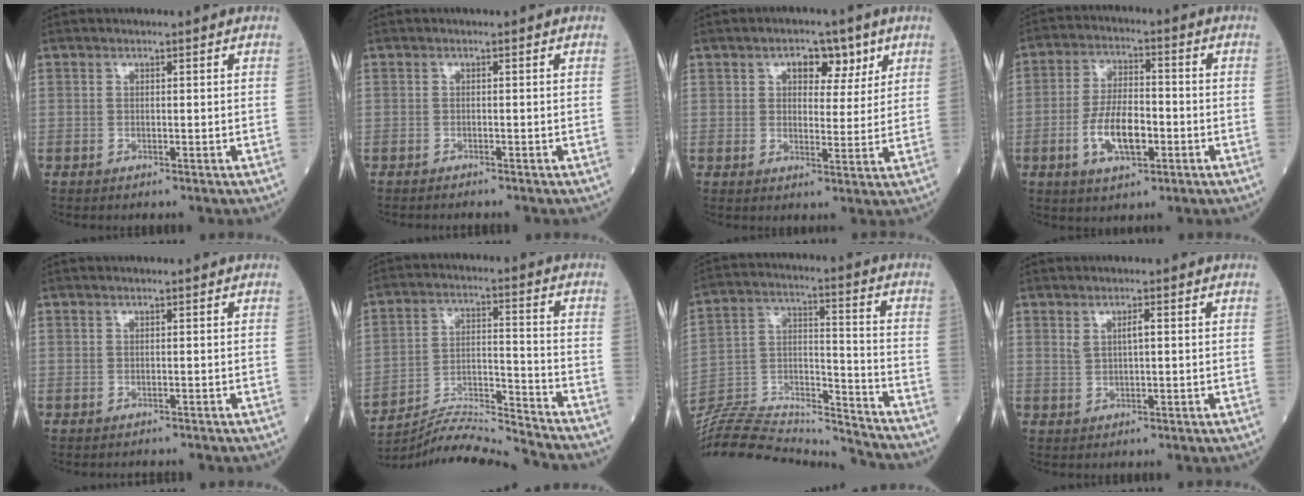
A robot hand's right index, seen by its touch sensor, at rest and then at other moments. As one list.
[{"total": 1.5, "force": [-1.4, 0.0, 0.6], "torque": [-0.009, -0.001, -0.018]}, {"total": 5.7, "force": [3.0, 3.2, 3.7], "torque": [-0.044, 0.010, 0.041]}, {"total": 8.7, "force": [-2.7, 3.5, 7.4], "torque": [-0.148, 0.003, -0.046]}, {"total": 0.9, "force": [-0.8, 0.2, 0.4], "torque": [-0.006, -0.002, -0.009]}, {"total": 12.5, "force": [-12.2, -2.3, 1.4], "torque": [-0.029, 0.016, -0.218]}, {"total": 22.5, "force": [-21.8, 1.7, 5.2], "torque": [-0.116, 0.023, -0.352]}, {"total": 2.0, "force": [0.7, 0.4, 1.9], "torque": [-0.038, 0.004, 0.016]}]